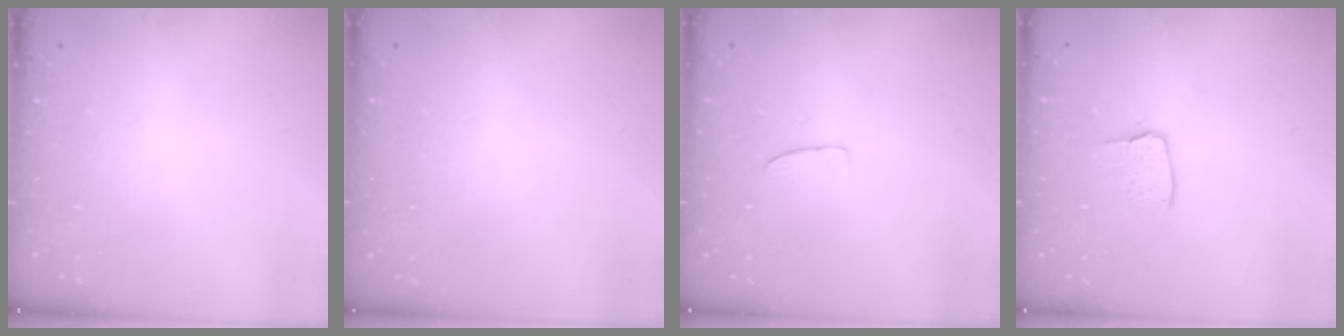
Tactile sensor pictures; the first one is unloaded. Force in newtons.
{"total": 0.0}
{"total": 2.6, "press": 2.6, "slide": 0.2}
{"total": 3.0, "press": 3.0, "slide": 0.2}